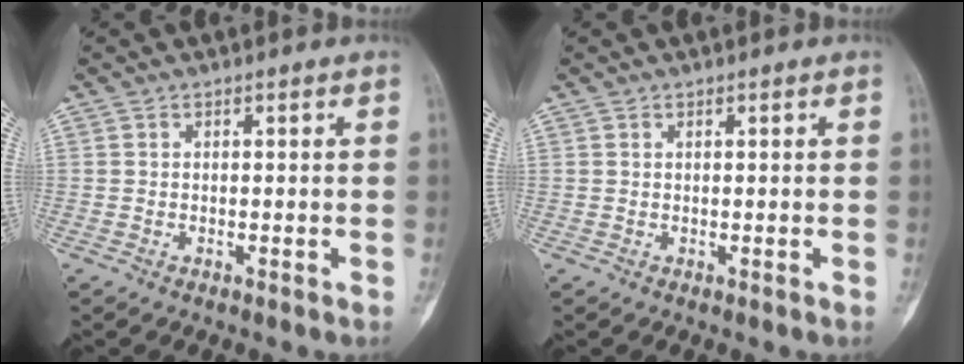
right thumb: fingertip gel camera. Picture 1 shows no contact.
{"total": 0.0}